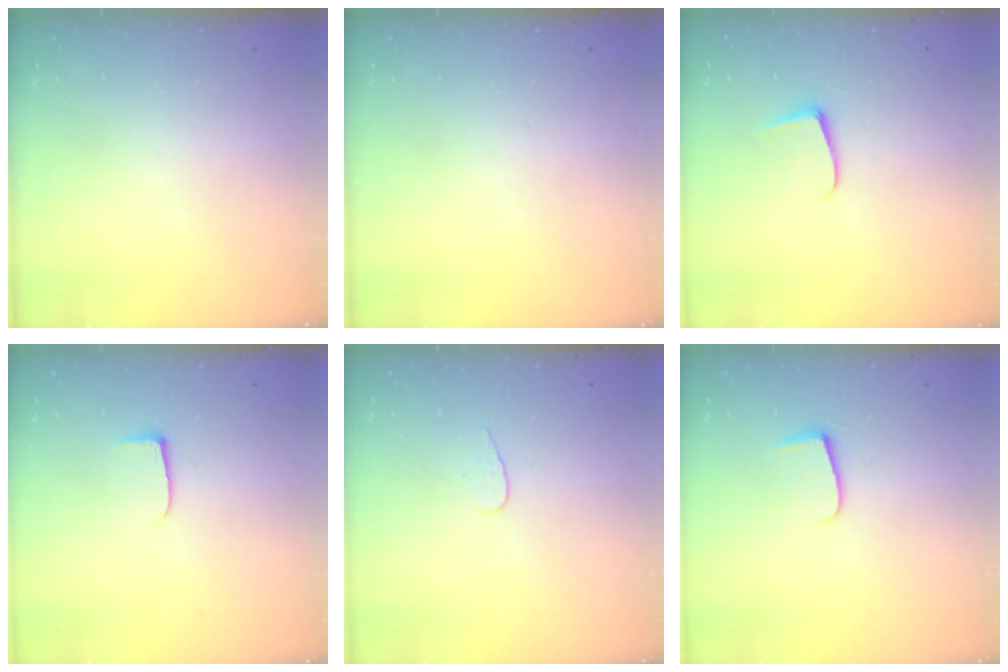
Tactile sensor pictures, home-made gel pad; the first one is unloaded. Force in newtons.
{"total": 0.0}
{"total": 5.9, "press": 5.8, "slide": 0.5}
{"total": 5.0, "press": 5.0, "slide": 0.5}
{"total": 4.0, "press": 4.0, "slide": 0.4}
{"total": 6.5, "press": 6.5, "slide": 0.8}